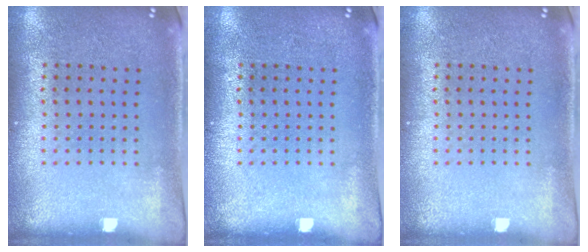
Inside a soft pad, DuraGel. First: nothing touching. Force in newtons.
{"total": 0.0}
{"total": 0.0}